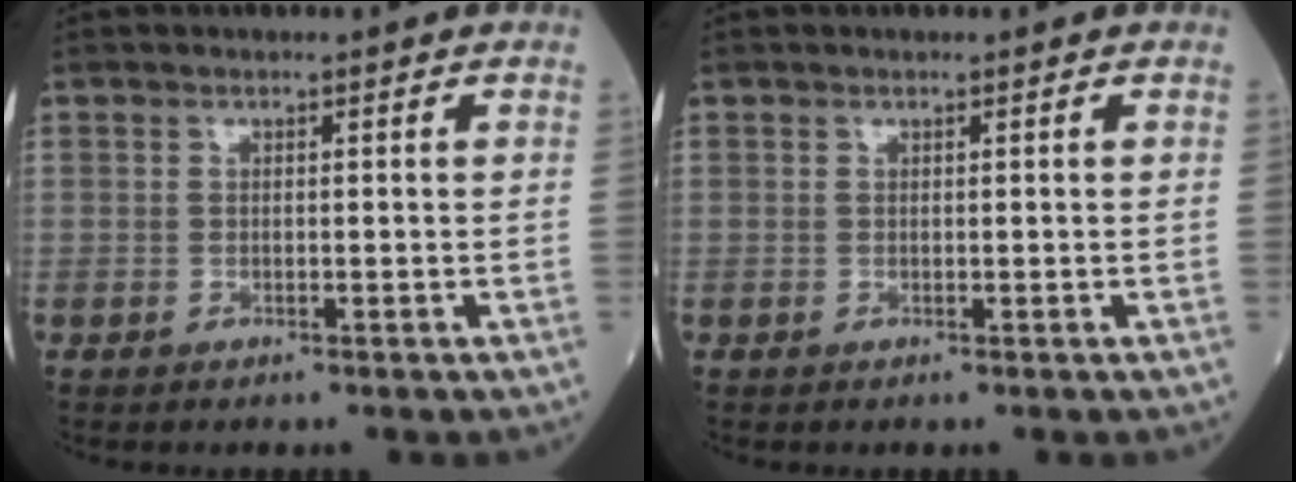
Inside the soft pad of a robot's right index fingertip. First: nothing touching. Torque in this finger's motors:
{"motor_torque": [0.11, 0.02, 0.05, -0.01]}